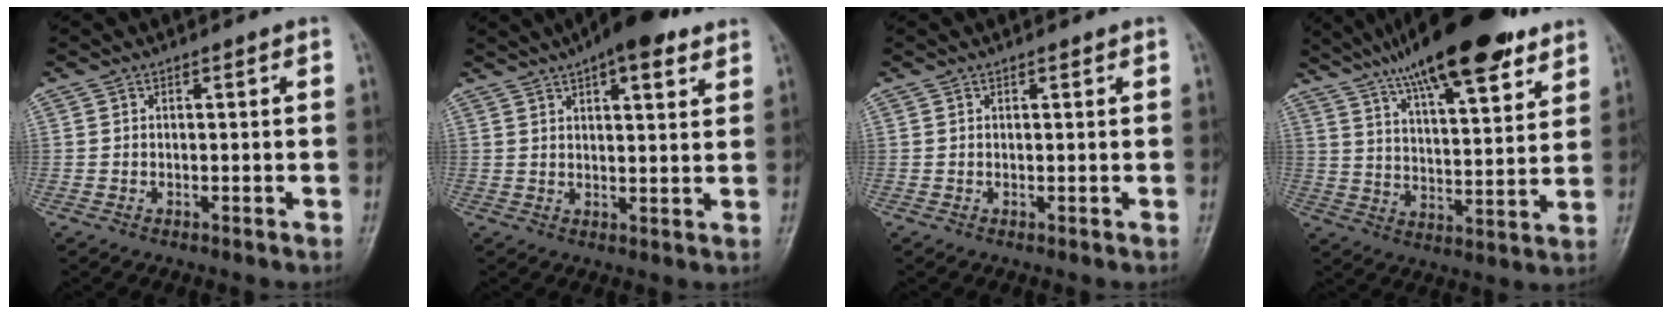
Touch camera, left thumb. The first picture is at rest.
{"total": 11.7, "force": [7.5, 4.1, 7.9], "torque": [-0.091, -0.013, 0.107]}
{"total": 0.8, "force": [0.5, 0.3, 0.5], "torque": [-0.008, -0.001, 0.006]}
{"total": 22.1, "force": [14.9, 5.9, 15.1], "torque": [-0.222, -0.039, 0.238]}